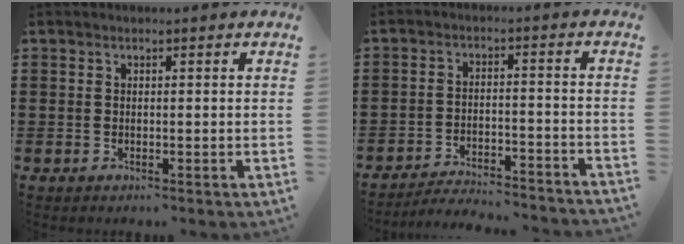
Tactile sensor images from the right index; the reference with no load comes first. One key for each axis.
{"total": 4.3, "fx": -4.2, "fy": 0.1, "fz": 0.8, "tx": -0.019, "ty": 0.002, "tz": -0.087}